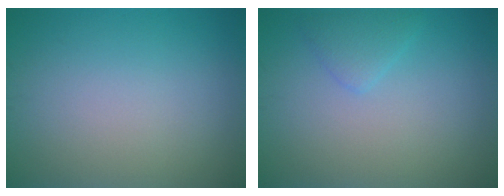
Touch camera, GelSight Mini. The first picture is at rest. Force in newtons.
{"total": 1.6, "press": 1.6, "slide": 0.1}